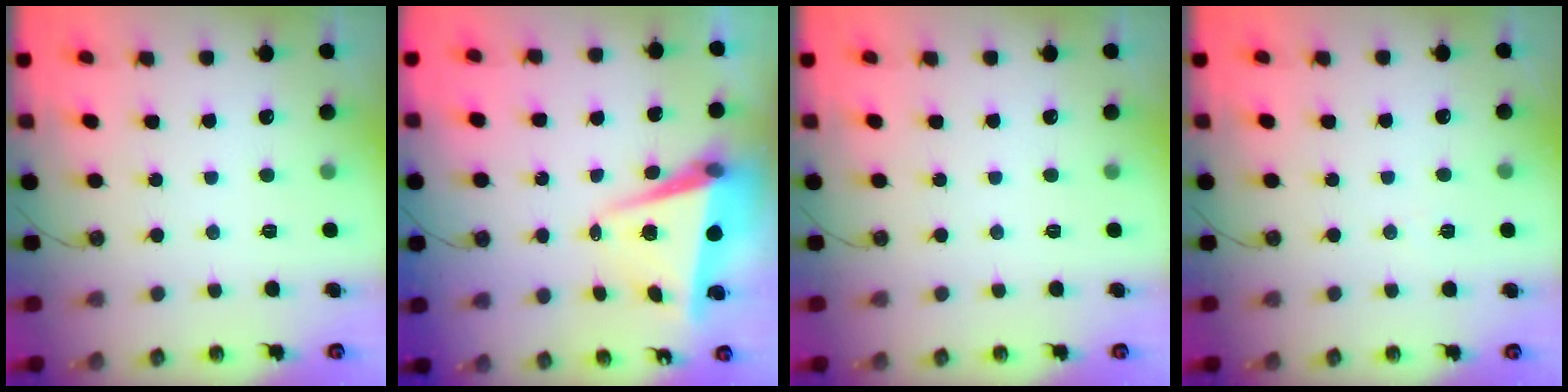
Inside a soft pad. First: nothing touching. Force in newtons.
{"total": 7.3, "press": 7.1, "slide": 1.3}
{"total": 0.0}
{"total": 2.6, "press": 1.7, "slide": 1.9}